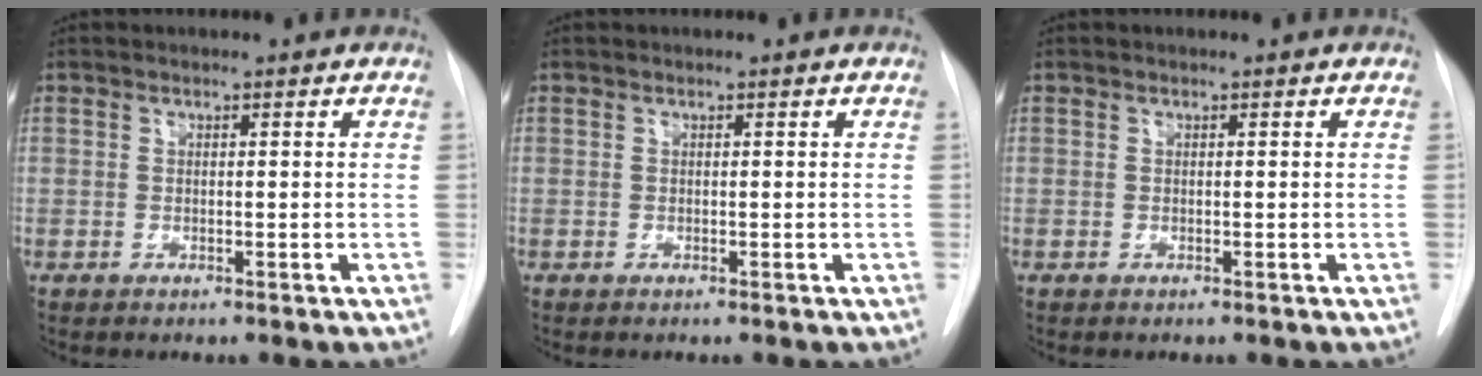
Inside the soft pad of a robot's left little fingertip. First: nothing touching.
{"total": 0.0}
{"total": 0.0}